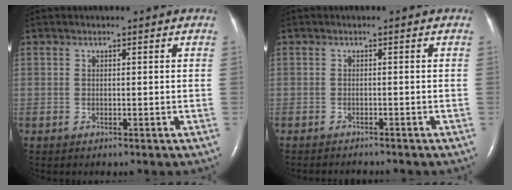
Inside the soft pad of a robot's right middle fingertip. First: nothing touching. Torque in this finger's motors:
{"motor_torque": [-0.19, -0.26, -0.07, -0.01]}